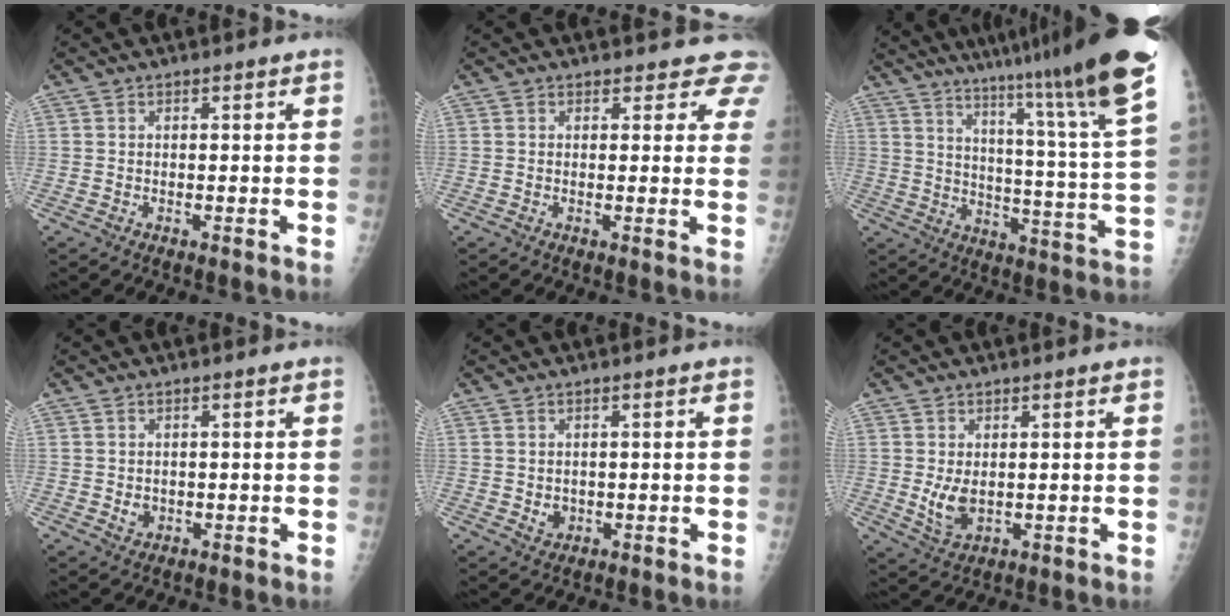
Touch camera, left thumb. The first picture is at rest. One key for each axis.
{"total": 5.2, "fx": 4.6, "fy": 2.3, "fz": 0.1, "tx": 0.042, "ty": -0.020, "tz": 0.023}
{"total": 27.7, "fx": 20.5, "fy": 0.3, "fz": 18.6, "tx": -0.267, "ty": -0.119, "tz": 0.288}
{"total": 1.5, "fx": 0.2, "fy": 1.2, "fz": 0.8, "tx": -0.011, "ty": -0.002, "tz": 0.009}
{"total": 1.8, "fx": 0.2, "fy": 1.5, "fz": 1.0, "tx": -0.012, "ty": -0.003, "tz": 0.010}
{"total": 4.4, "fx": 0.6, "fy": 2.5, "fz": 3.6, "tx": -0.060, "ty": -0.015, "tz": 0.021}